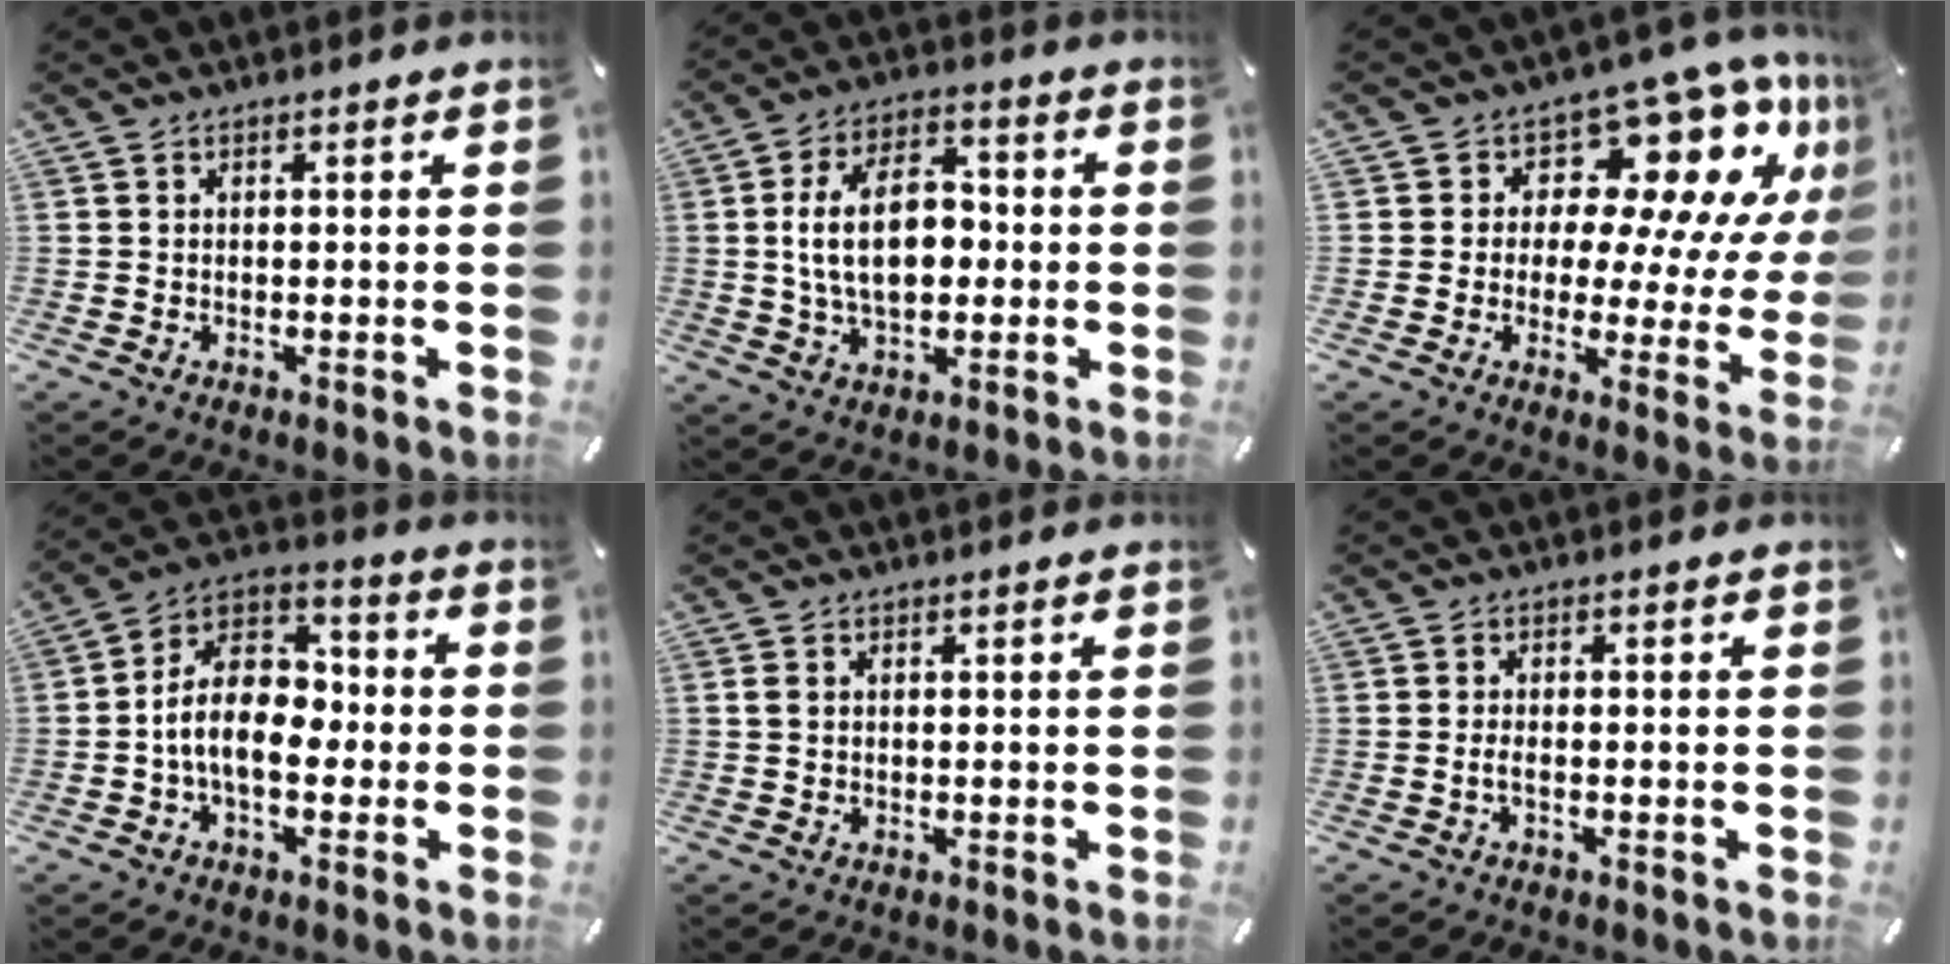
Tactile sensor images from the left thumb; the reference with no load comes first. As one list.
[{"total": 13.9, "force": [0.2, 8.9, 10.7], "torque": [-0.193, 0.011, 0.003]}, {"total": 15.5, "force": [8.8, 8.9, 9.1], "torque": [-0.126, -0.072, 0.149]}, {"total": 12.3, "force": [-2.6, 8.0, 9.0], "torque": [-0.175, 0.014, -0.046]}, {"total": 0.8, "force": [0.1, 0.6, 0.6], "torque": [-0.012, 0.002, 0.001]}, {"total": 1.7, "force": [-0.7, 0.4, 1.4], "torque": [-0.033, -0.001, -0.016]}]